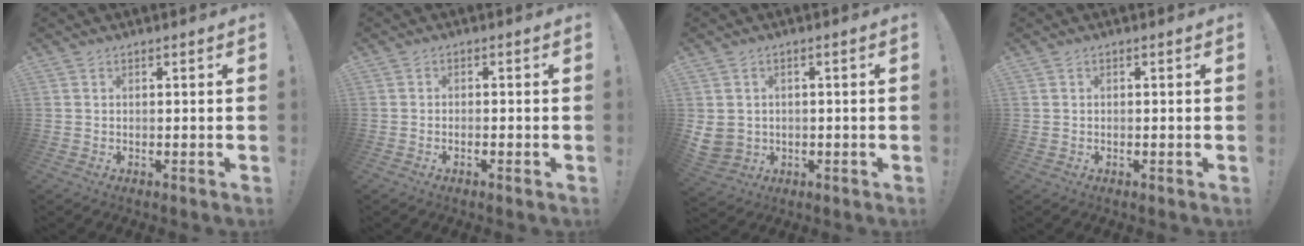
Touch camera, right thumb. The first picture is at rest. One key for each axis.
{"total": 1.1, "fx": -0.7, "fy": -0.1, "fz": 0.8, "tx": -0.012, "ty": -0.001, "tz": -0.012}
{"total": 5.1, "fx": 1.1, "fy": 4.6, "fz": 1.8, "tx": -0.043, "ty": -0.007, "tz": 0.021}
{"total": 0.0}